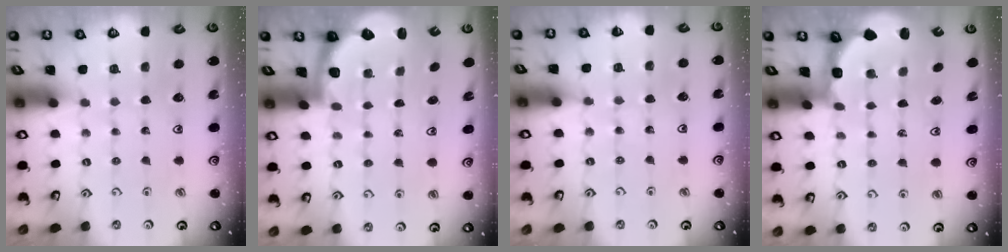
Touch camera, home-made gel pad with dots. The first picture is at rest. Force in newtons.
{"total": 2.2, "press": 2.0, "slide": 0.8}
{"total": 2.9, "press": 2.8, "slide": 0.5}
{"total": 2.7, "press": 2.1, "slide": 1.7}